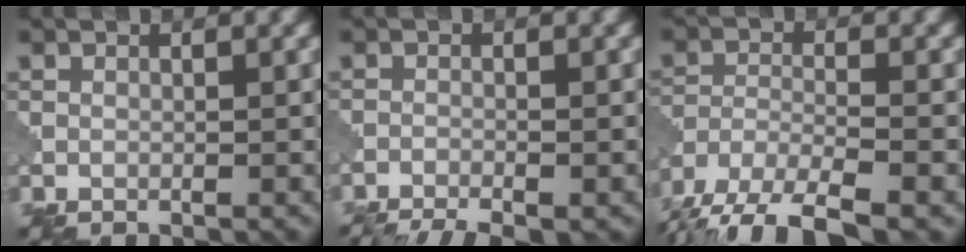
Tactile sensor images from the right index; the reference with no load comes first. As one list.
[{"total": 6.7, "force": [-5.9, 1.6, 2.8], "torque": [-0.044, -0.019, -0.084]}, {"total": 8.3, "force": [-6.3, 2.7, 4.8], "torque": [-0.087, -0.013, -0.118]}]